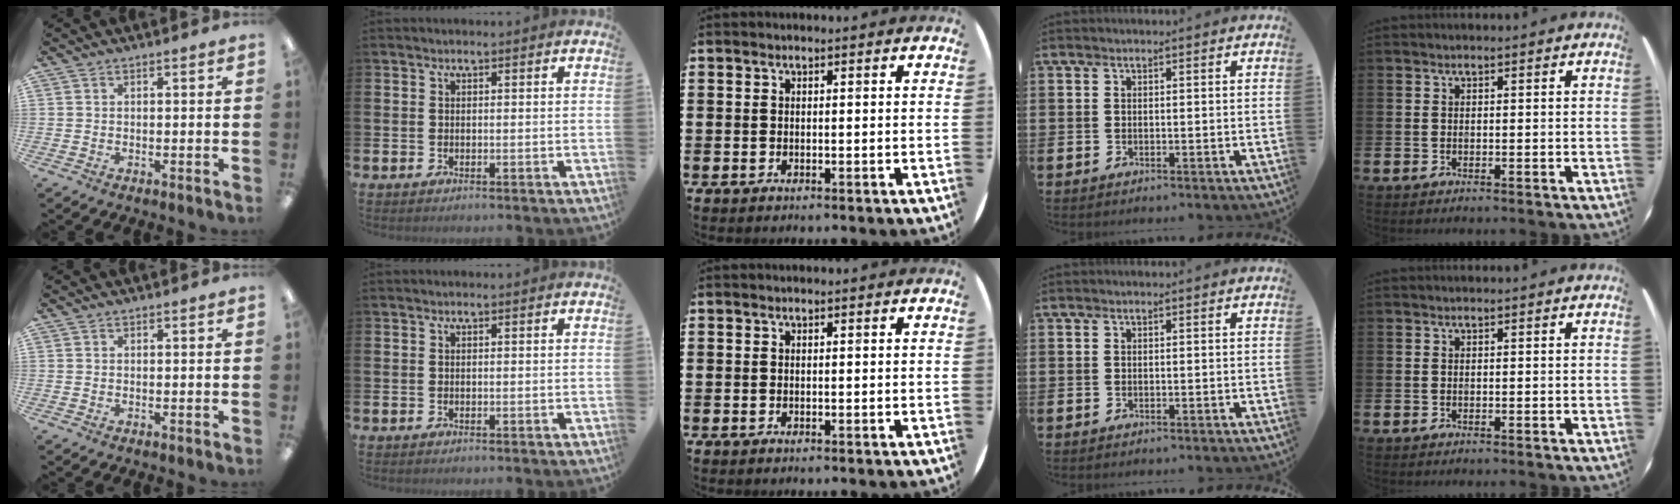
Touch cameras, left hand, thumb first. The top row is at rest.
{}